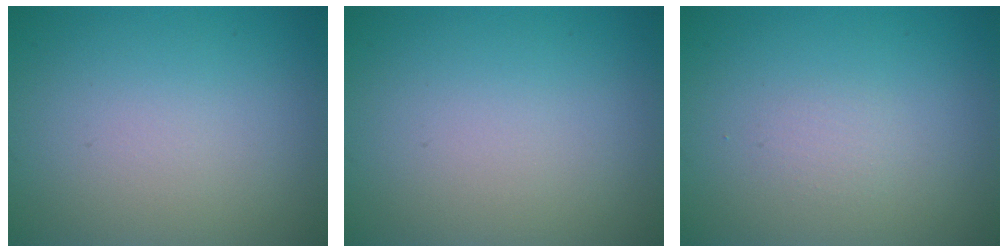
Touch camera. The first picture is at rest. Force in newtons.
{"total": 0.0}
{"total": 0.8, "press": 0.8, "slide": 0.0}